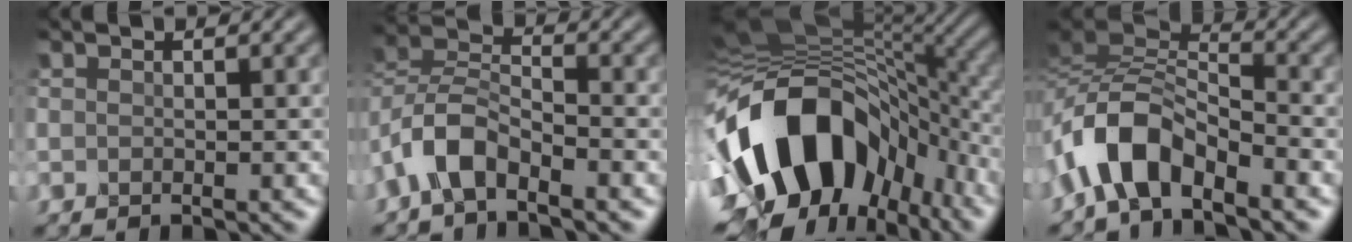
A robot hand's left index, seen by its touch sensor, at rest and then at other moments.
{"total": 4.6, "force": [-3.3, 1.6, 2.7], "torque": [-0.063, 0.013, -0.076]}
{"total": 16.8, "force": [-3.6, 10.8, 12.3], "torque": [-0.227, 0.007, -0.067]}
{"total": 5.7, "force": [-3.7, 2.0, 3.8], "torque": [-0.074, 0.009, -0.079]}